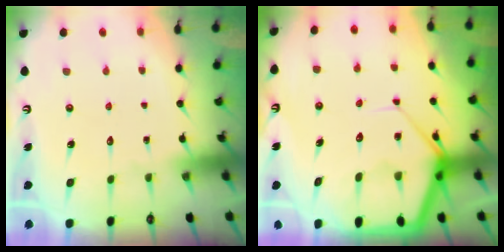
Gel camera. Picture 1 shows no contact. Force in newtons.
{"total": 12.0, "press": 11.9, "slide": 1.2}